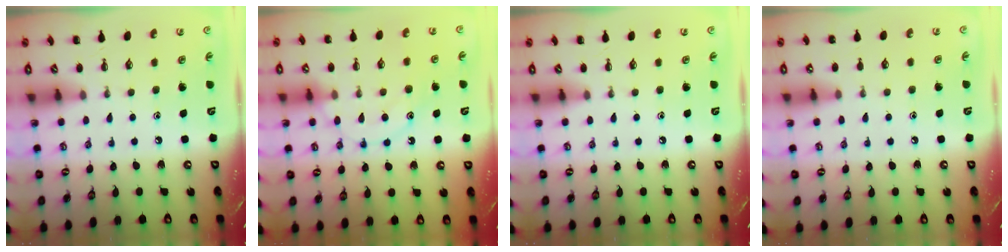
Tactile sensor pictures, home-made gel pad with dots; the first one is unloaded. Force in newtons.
{"total": 11.9, "press": 11.9, "slide": 0.6}
{"total": 0.0}
{"total": 3.3, "press": 3.1, "slide": 1.2}